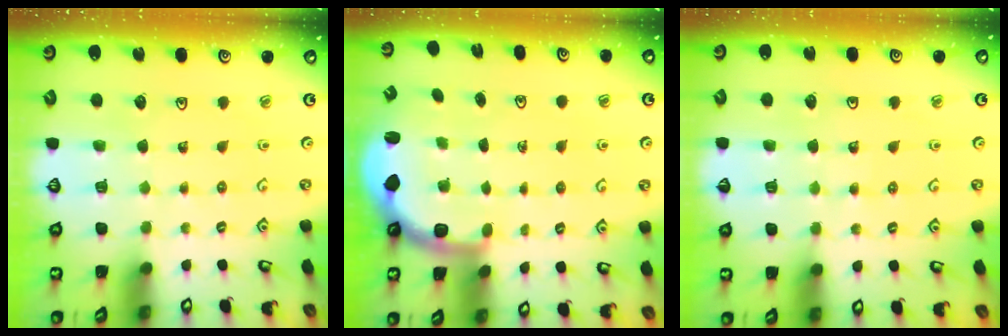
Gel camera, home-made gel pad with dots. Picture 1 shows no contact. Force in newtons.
{"total": 2.1, "press": 1.9, "slide": 1.0}
{"total": 4.0, "press": 4.0, "slide": 0.5}